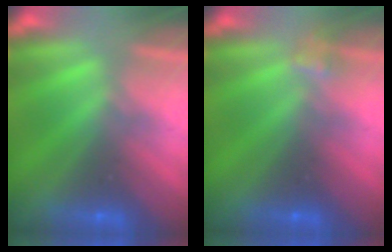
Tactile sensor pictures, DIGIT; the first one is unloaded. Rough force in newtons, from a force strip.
{"total": 3.1}